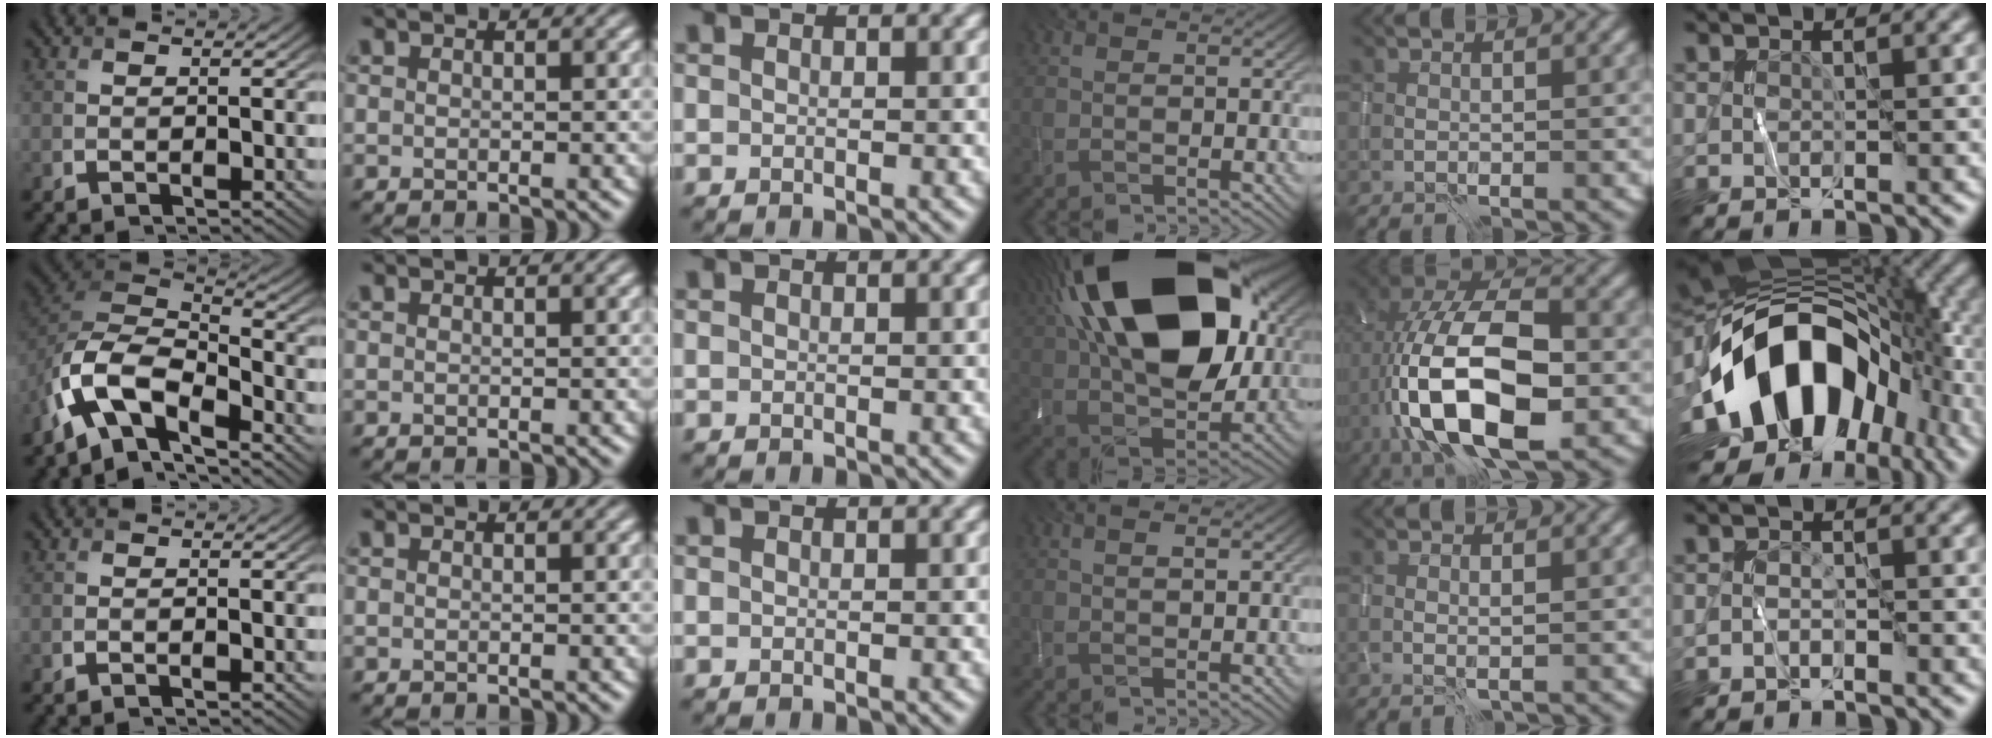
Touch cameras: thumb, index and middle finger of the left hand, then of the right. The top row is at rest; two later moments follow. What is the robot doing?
{"motion": "wipe", "object": "whiteboard"}